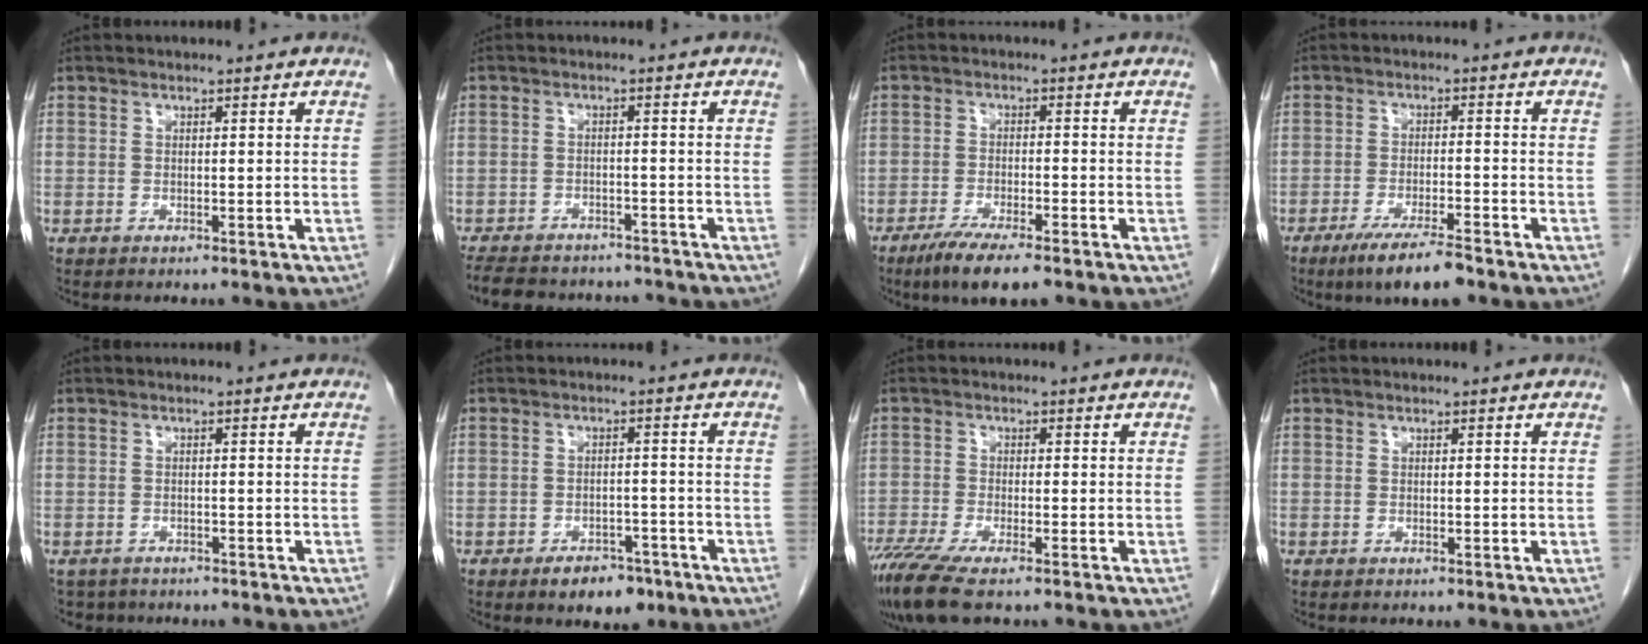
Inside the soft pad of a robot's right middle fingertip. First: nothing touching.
{"total": 14.0, "force": [-12.2, 5.0, 4.7], "torque": [-0.109, 0.000, -0.160]}
{"total": 7.2, "force": [-5.1, 1.0, 5.0], "torque": [-0.084, -0.015, -0.083]}
{"total": 7.7, "force": [-5.6, 0.8, 5.2], "torque": [-0.089, -0.017, -0.094]}
{"total": 3.7, "force": [-3.1, 1.9, 0.0], "torque": [0.000, 0.000, -0.047]}
{"total": 5.2, "force": [-3.5, 2.7, 2.7], "torque": [-0.036, 0.004, -0.044]}
{"total": 6.9, "force": [-5.1, 0.6, 4.6], "torque": [-0.085, -0.019, -0.093]}
{"total": 0.0}